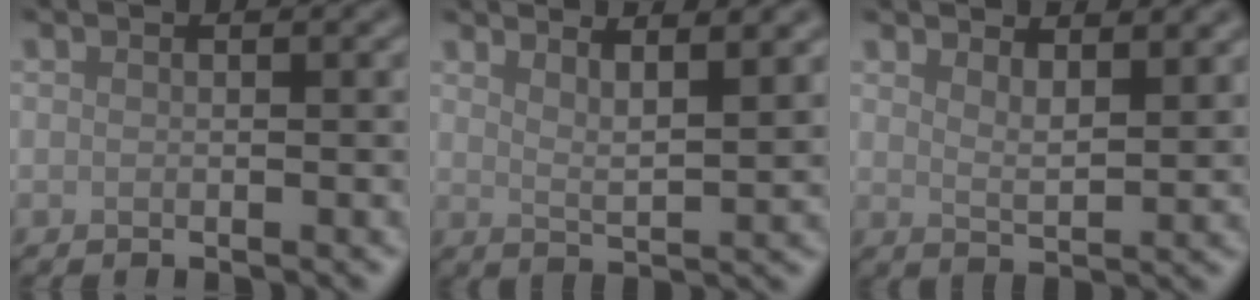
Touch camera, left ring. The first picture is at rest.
{"total": 4.5, "force": [3.4, 1.1, 2.8], "torque": [-0.034, 0.005, 0.047]}
{"total": 3.5, "force": [2.7, 1.0, 1.9], "torque": [-0.028, -0.002, 0.049]}